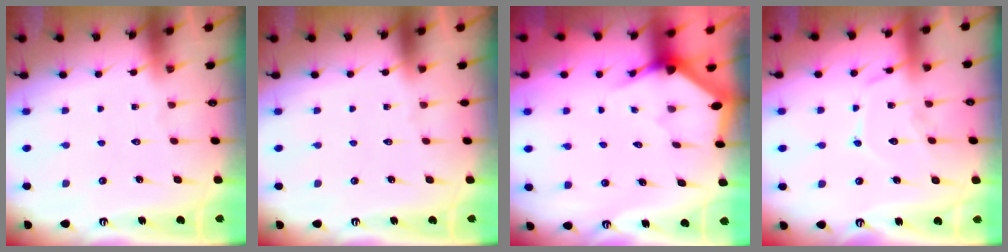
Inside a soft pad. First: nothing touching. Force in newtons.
{"total": 0.0}
{"total": 3.0, "press": 3.0, "slide": 0.2}
{"total": 11.8, "press": 11.7, "slide": 0.8}